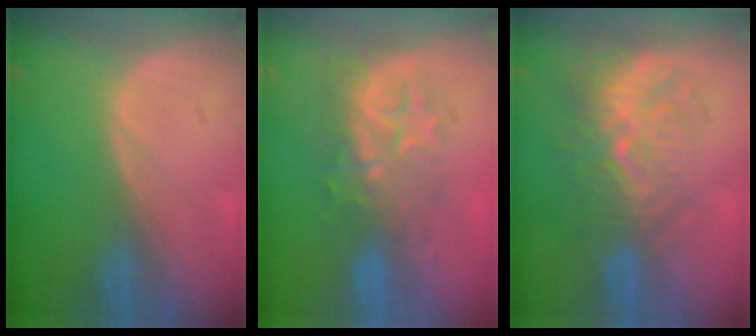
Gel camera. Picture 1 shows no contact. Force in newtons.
{"total": 8.7, "press": 8.0, "slide": 3.5}
{"total": 10.0, "press": 8.6, "slide": 4.9}